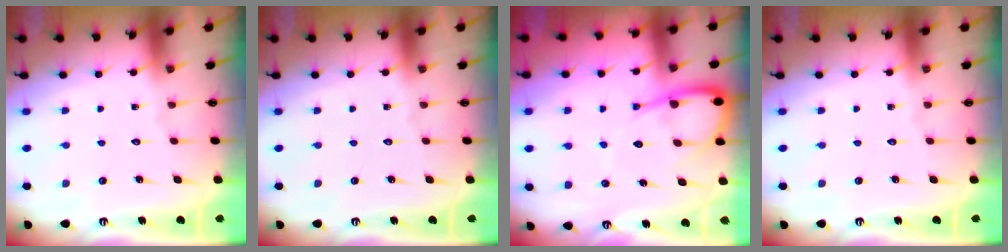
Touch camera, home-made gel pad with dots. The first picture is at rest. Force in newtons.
{"total": 0.0}
{"total": 9.0, "press": 9.0, "slide": 1.0}
{"total": 0.0}